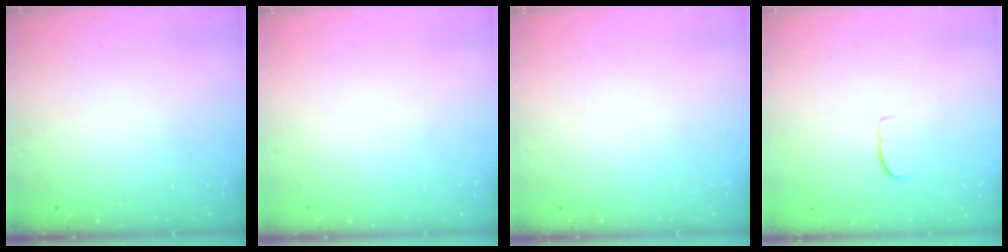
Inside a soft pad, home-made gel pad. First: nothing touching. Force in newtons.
{"total": 0.0}
{"total": 0.0}
{"total": 6.1, "press": 6.1, "slide": 0.5}